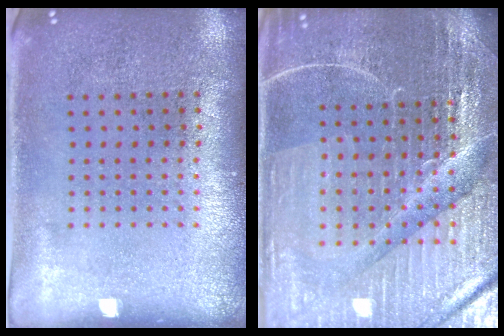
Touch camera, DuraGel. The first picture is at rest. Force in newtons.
{"total": 5.2, "press": 4.9, "slide": 1.6}